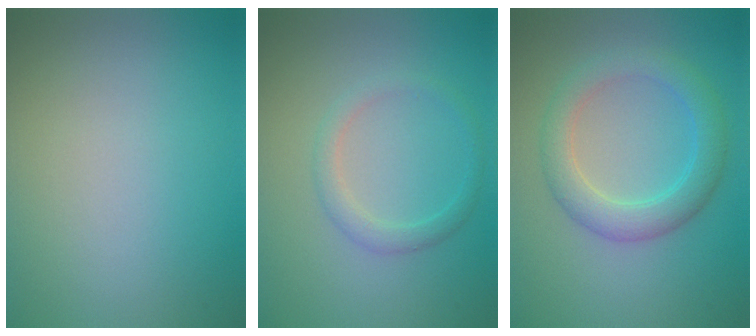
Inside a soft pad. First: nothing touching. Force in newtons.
{"total": 1.7, "press": 1.7, "slide": 0.0}
{"total": 3.9, "press": 3.9, "slide": 0.1}